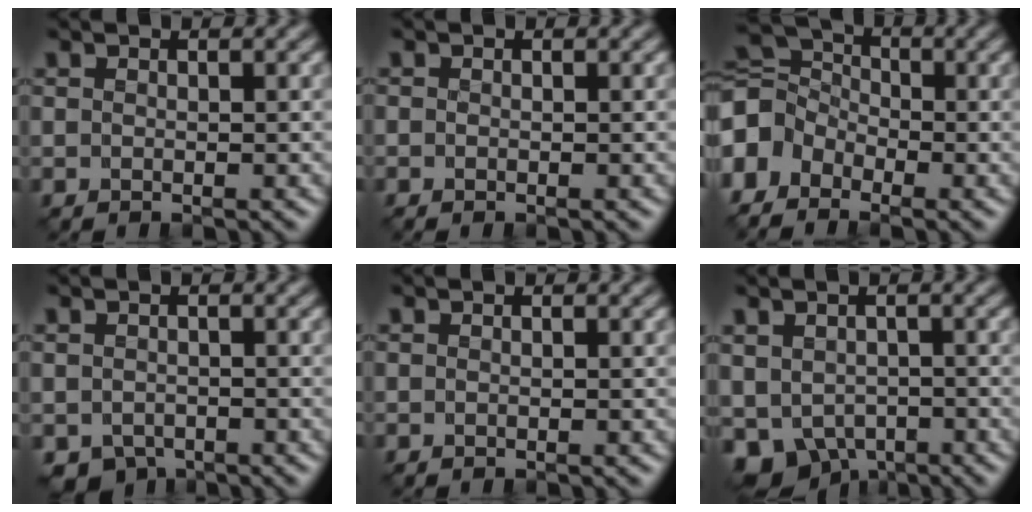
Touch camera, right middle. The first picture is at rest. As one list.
[{"total": 0.0}, {"total": 5.3, "force": [-2.6, 3.9, 2.5], "torque": [-0.057, 0.012, -0.078]}, {"total": 2.3, "force": [-1.5, 1.5, 0.9], "torque": [-0.018, -0.009, -0.030]}, {"total": 0.0}, {"total": 5.5, "force": [-2.1, 4.2, 2.9], "torque": [-0.058, -0.017, -0.036]}]